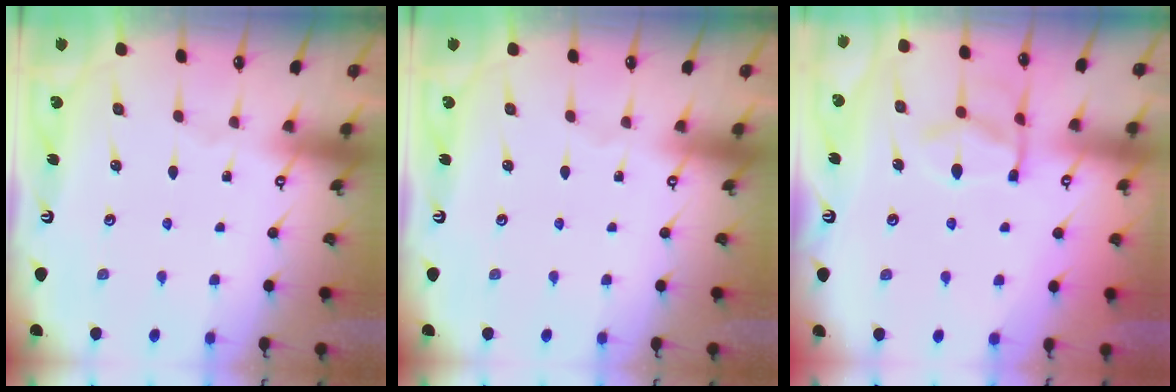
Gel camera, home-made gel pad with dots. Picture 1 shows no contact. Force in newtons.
{"total": 0.0}
{"total": 6.5, "press": 6.3, "slide": 1.8}